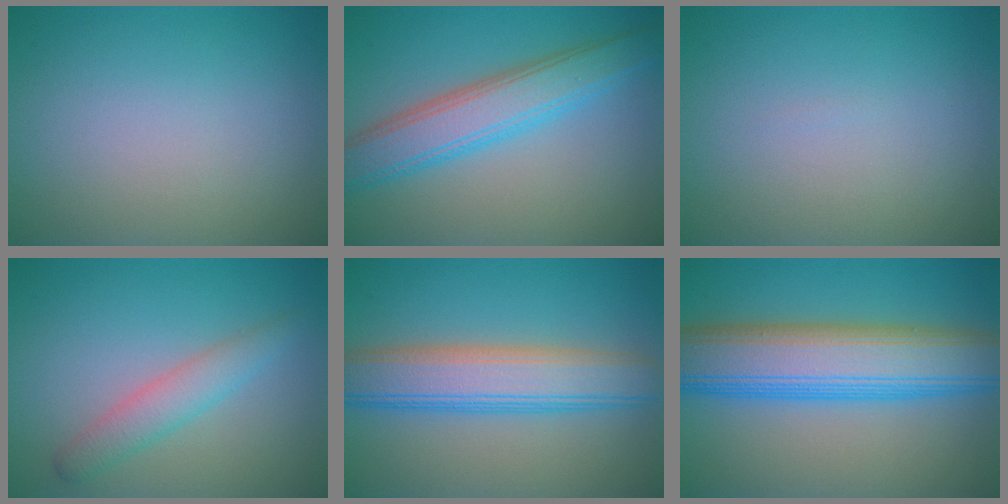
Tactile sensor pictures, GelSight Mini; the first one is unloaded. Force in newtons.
{"total": 5.8, "press": 5.8, "slide": 0.1}
{"total": 0.0}
{"total": 2.7, "press": 2.7, "slide": 0.0}
{"total": 7.0, "press": 7.0, "slide": 0.3}
{"total": 10.5, "press": 10.5, "slide": 0.3}